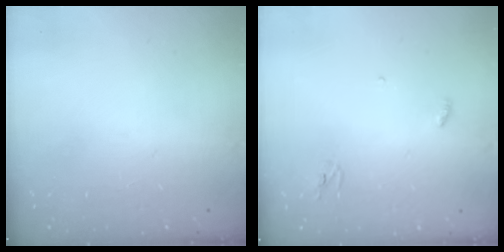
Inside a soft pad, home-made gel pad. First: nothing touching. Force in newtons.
{"total": 2.9, "press": 2.9, "slide": 0.2}